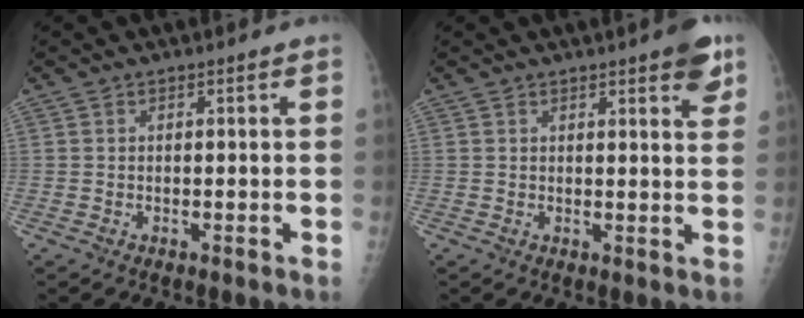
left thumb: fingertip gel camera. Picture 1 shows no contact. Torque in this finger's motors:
{"motor_torque": [1.52, 0.67, 0.33, -0.40, 0.00]}